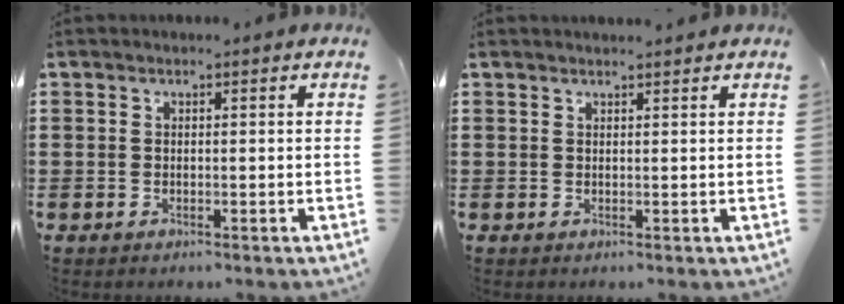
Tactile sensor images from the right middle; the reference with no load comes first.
{"total": 1.1, "force": [1.0, -0.3, 0.2], "torque": [-0.004, -0.004, 0.021]}